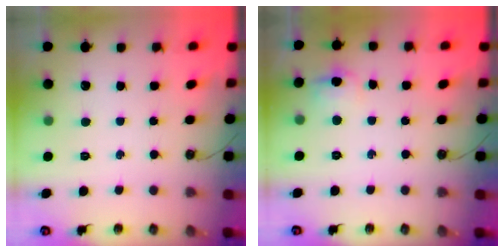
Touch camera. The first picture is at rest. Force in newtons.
{"total": 4.8, "press": 4.4, "slide": 1.9}